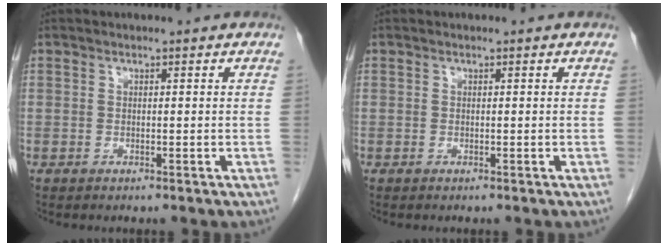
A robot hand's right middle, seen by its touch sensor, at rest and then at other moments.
{"total": 0.0}